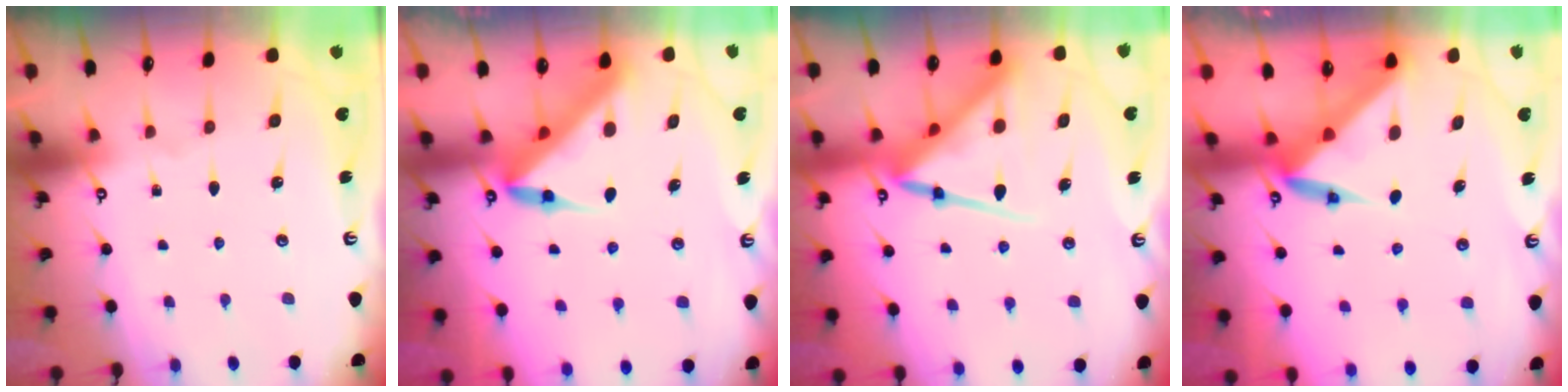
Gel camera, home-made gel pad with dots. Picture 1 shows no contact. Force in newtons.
{"total": 5.0, "press": 5.0, "slide": 0.3}
{"total": 13.6, "press": 13.5, "slide": 1.2}
{"total": 4.8, "press": 4.7, "slide": 0.8}